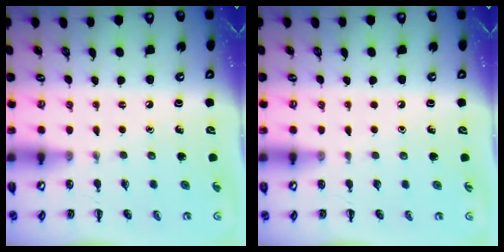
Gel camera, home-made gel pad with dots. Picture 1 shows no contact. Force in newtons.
{"total": 0.0}